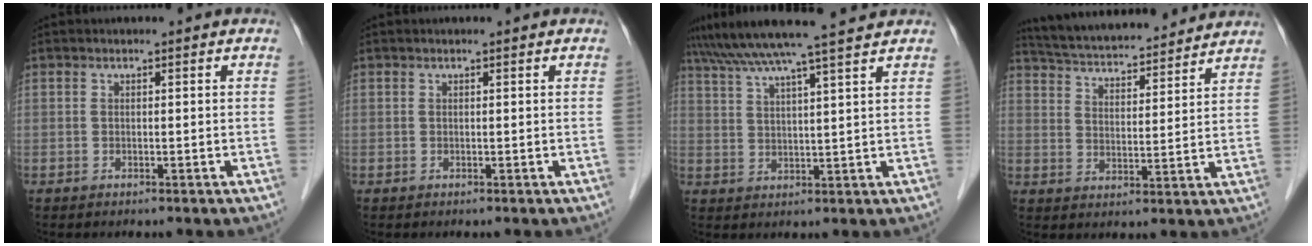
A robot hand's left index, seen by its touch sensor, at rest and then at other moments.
{"total": 1.0, "force": [0.9, 0.0, 0.5], "torque": [-0.008, 0.013, 0.015]}
{"total": 13.6, "force": [11.9, -1.2, 6.5], "torque": [-0.115, 0.015, 0.173]}
{"total": 19.0, "force": [17.6, 3.0, 6.6], "torque": [-0.113, 0.030, 0.261]}